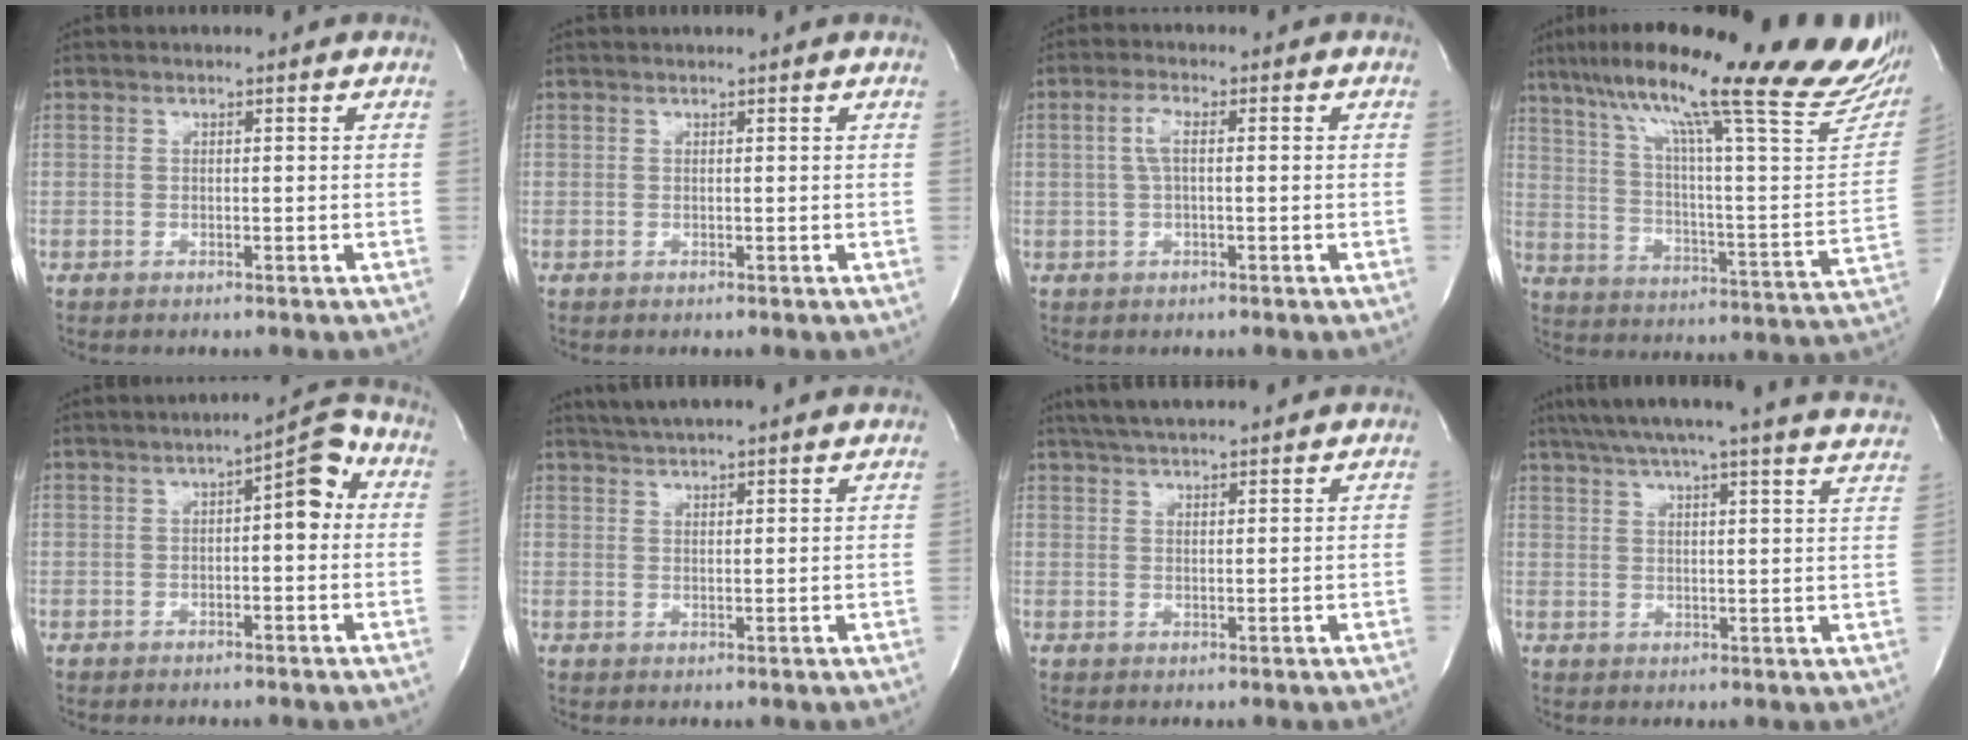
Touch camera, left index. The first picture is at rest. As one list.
[{"total": 1.5, "force": [1.5, -0.2, 0.2], "torque": [-0.013, 0.011, 0.019]}, {"total": 3.1, "force": [0.3, 0.8, 2.9], "torque": [-0.063, 0.007, 0.006]}, {"total": 33.3, "force": [25.1, 3.7, 21.5], "torque": [-0.267, -0.026, 0.340]}, {"total": 5.8, "force": [0.8, 1.6, 5.5], "torque": [-0.070, 0.021, 0.003]}, {"total": 13.7, "force": [12.6, 0.9, 5.4], "torque": [-0.093, 0.026, 0.172]}, {"total": 11.8, "force": [10.6, 1.3, 5.1], "torque": [-0.090, 0.030, 0.152]}, {"total": 28.2, "force": [25.7, 0.8, 11.6], "torque": [-0.188, -0.047, 0.306]}]